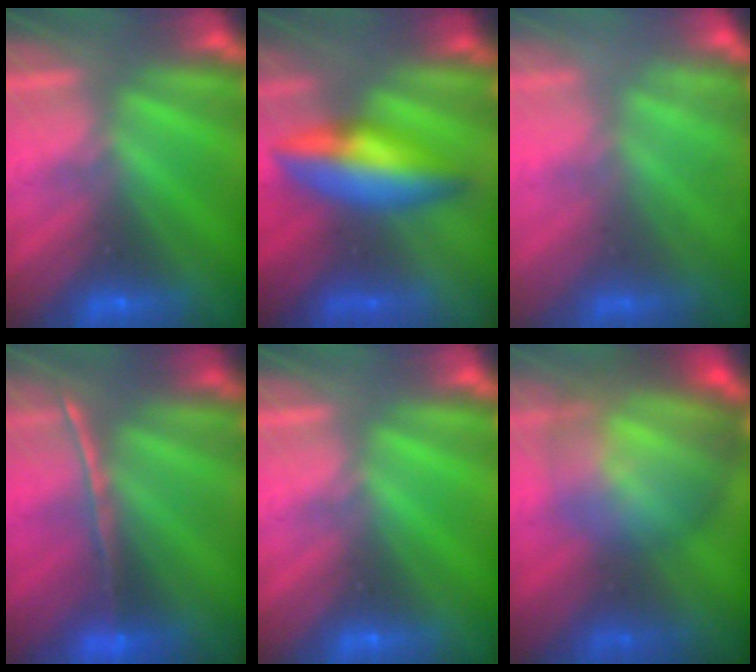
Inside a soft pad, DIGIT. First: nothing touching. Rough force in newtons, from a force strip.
{"total": 5.7}
{"total": 2.2}
{"total": 1.6}
{"total": 0.0}
{"total": 7.4}